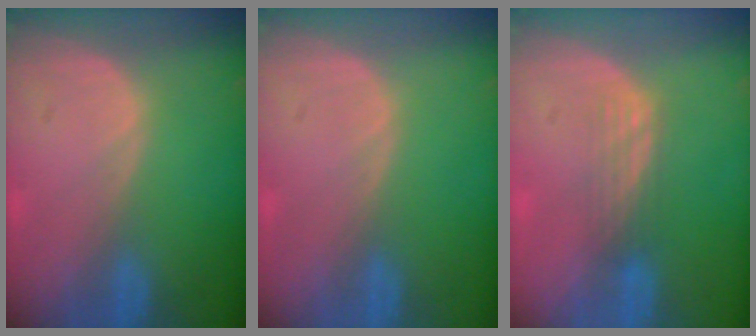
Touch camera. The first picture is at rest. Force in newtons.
{"total": 0.0}
{"total": 2.9, "press": 2.5, "slide": 1.5}